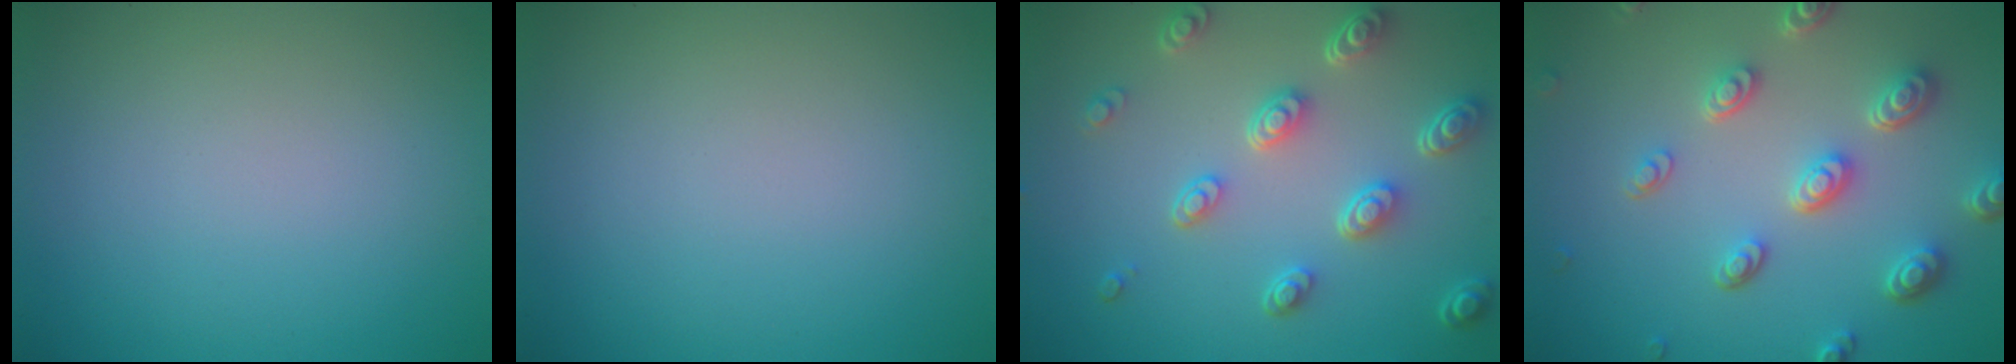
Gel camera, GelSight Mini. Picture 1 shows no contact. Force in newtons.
{"total": 0.0}
{"total": 5.1, "press": 3.8, "slide": 3.3}
{"total": 5.1, "press": 3.8, "slide": 3.3}